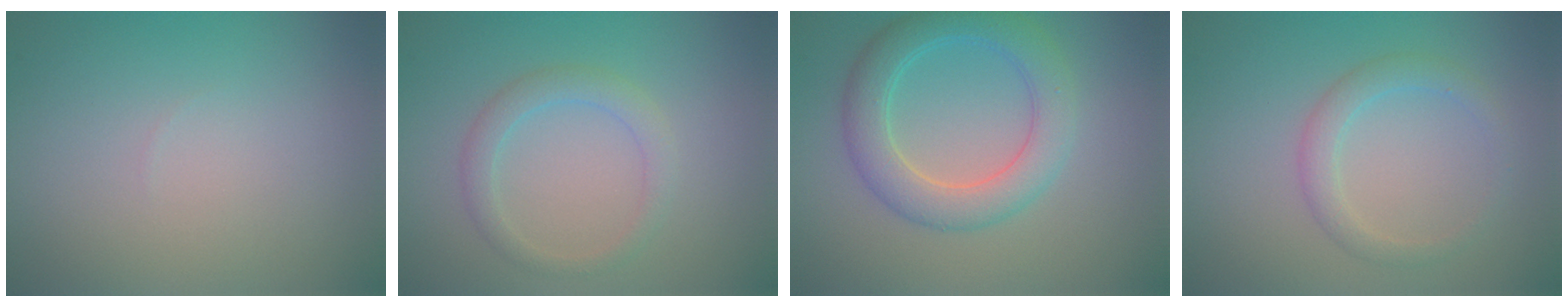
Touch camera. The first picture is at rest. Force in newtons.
{"total": 2.2, "press": 2.2, "slide": 0.0}
{"total": 5.0, "press": 5.0, "slide": 0.1}
{"total": 2.2, "press": 2.2, "slide": 0.1}